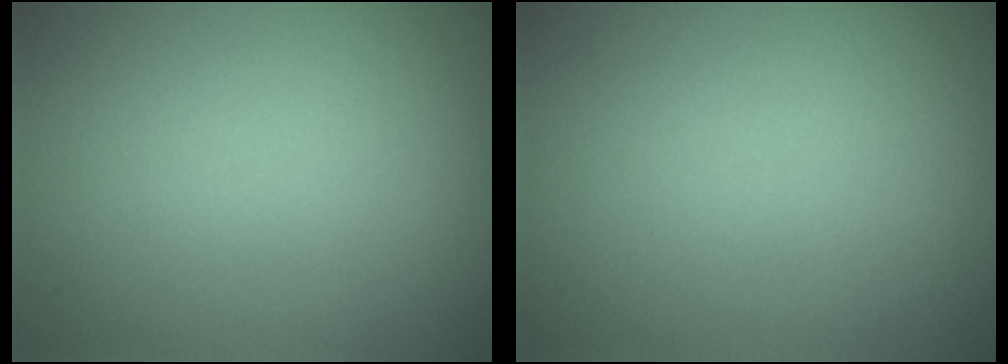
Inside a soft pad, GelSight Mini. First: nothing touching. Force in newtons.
{"total": 0.0}